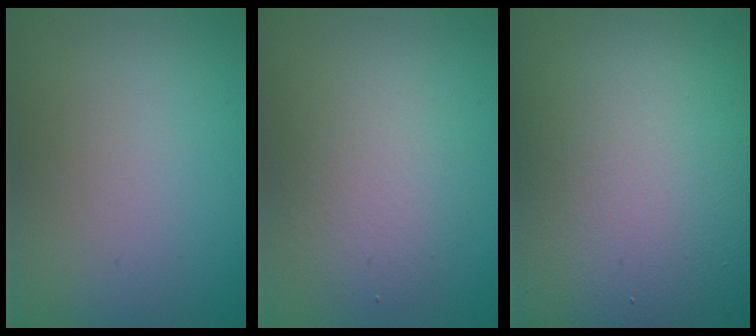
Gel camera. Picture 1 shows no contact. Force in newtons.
{"total": 2.9, "press": 2.8, "slide": 0.2}
{"total": 15.9, "press": 15.9, "slide": 1.3}